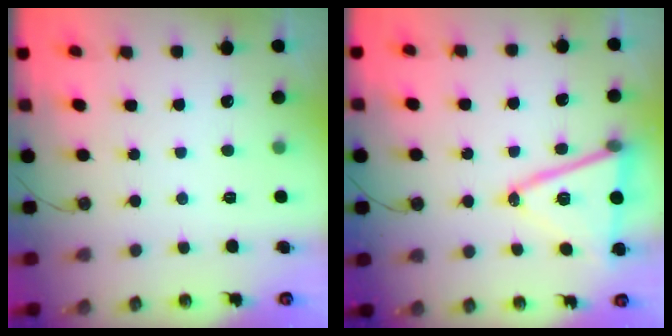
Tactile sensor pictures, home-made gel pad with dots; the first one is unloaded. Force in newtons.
{"total": 16.1, "press": 15.6, "slide": 3.7}